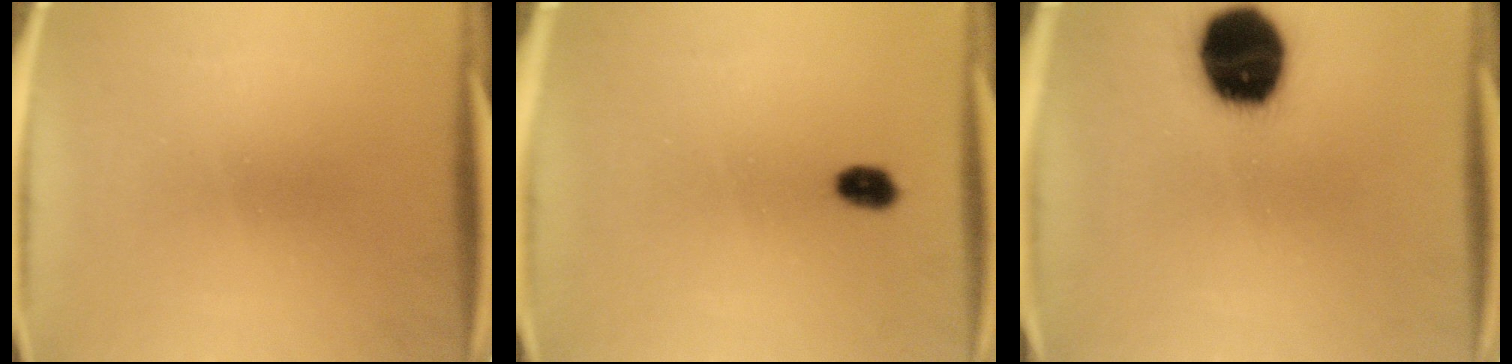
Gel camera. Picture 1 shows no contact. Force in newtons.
{"total": 2.8}
{"total": 19.8}